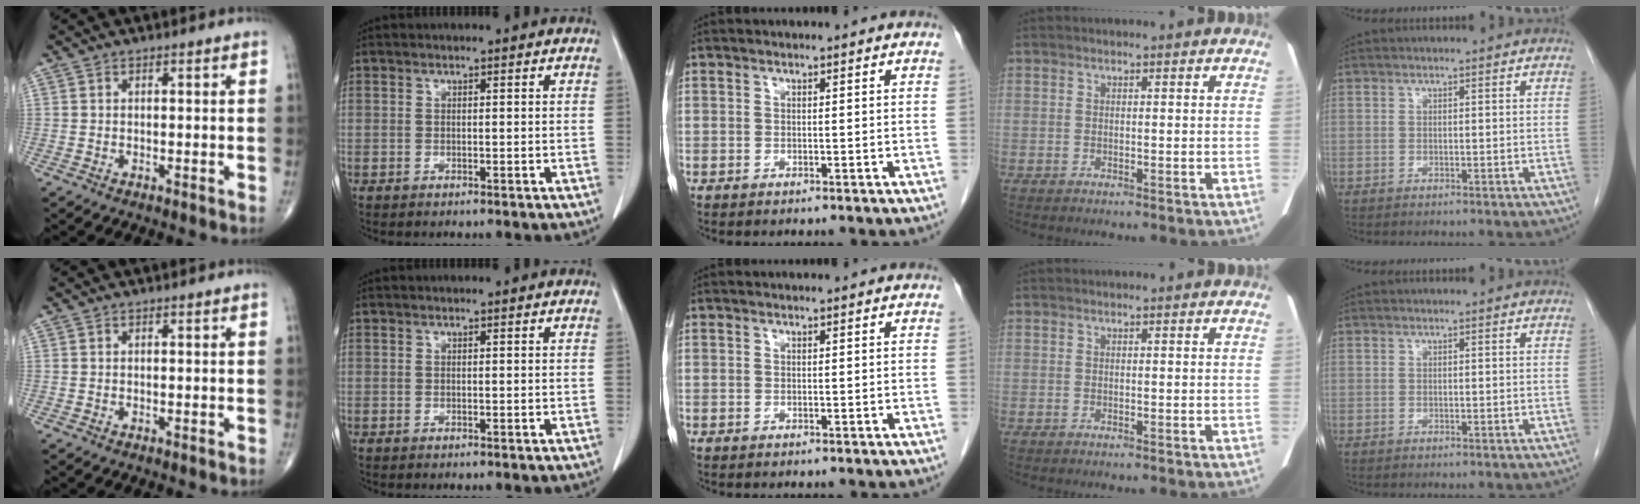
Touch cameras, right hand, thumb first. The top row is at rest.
{}